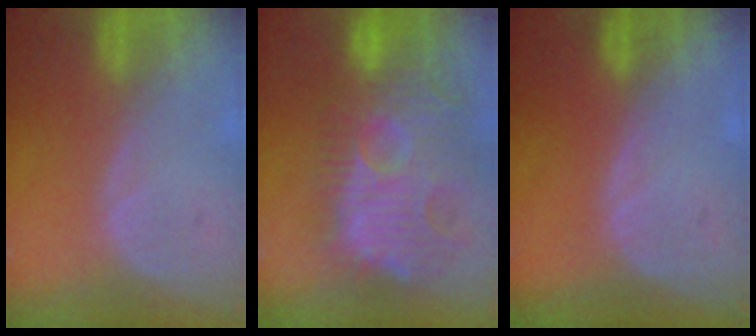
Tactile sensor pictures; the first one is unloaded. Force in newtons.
{"total": 14.4, "press": 12.5, "slide": 7.1}
{"total": 0.0}